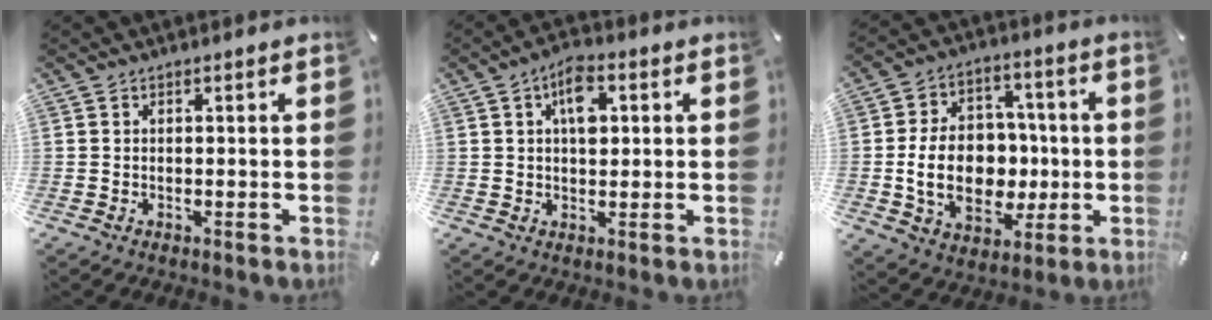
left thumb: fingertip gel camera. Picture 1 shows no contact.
{"total": 7.3, "force": [1.9, 4.4, 5.5], "torque": [-0.080, 0.000, 0.028]}
{"total": 16.6, "force": [-1.5, 12.8, 10.5], "torque": [-0.197, 0.008, -0.018]}